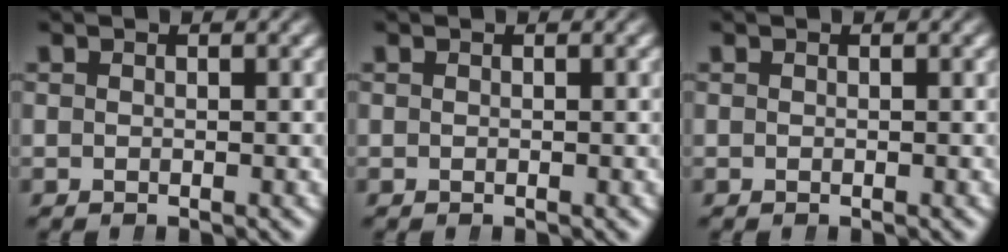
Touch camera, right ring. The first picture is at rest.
{"total": 0.0}
{"total": 0.0}